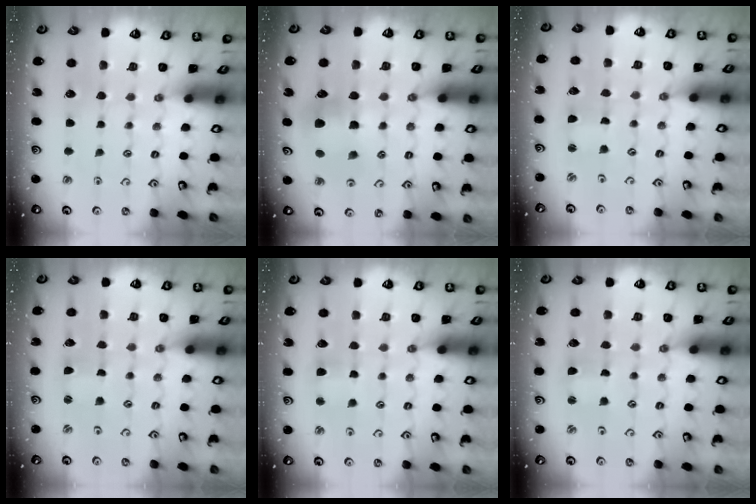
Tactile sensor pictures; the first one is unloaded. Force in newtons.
{"total": 6.8, "press": 6.7, "slide": 0.7}
{"total": 1.0, "press": 1.0, "slide": 0.0}
{"total": 0.0}
{"total": 4.1, "press": 4.1, "slide": 0.4}
{"total": 1.6, "press": 1.6, "slide": 0.3}